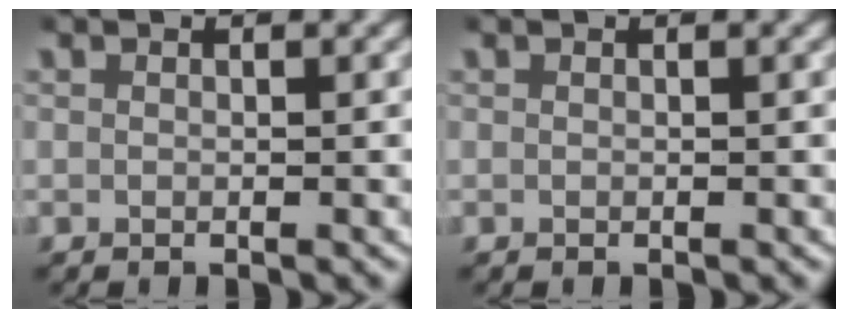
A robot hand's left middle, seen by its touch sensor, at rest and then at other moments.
{"total": 0.0}